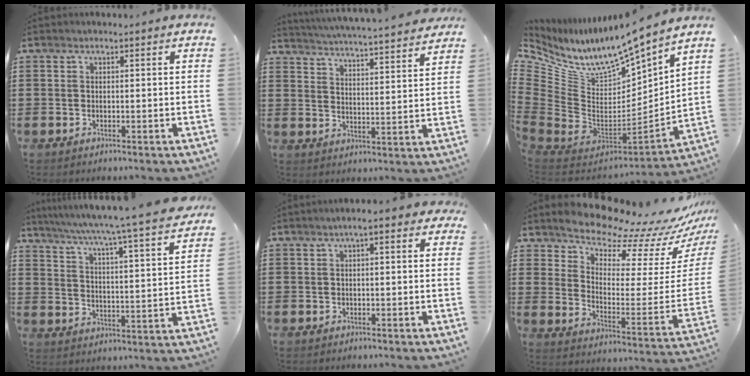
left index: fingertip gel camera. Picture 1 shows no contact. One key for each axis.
{"total": 4.2, "fx": 4.0, "fy": -0.7, "fz": 0.8, "tx": -0.037, "ty": -0.037, "tz": 0.063}
{"total": 9.1, "fx": 7.6, "fy": 3.5, "fz": 3.8, "tx": -0.107, "ty": -0.076, "tz": 0.129}
{"total": 5.5, "fx": 4.7, "fy": -1.3, "fz": 2.5, "tx": -0.069, "ty": -0.050, "tz": 0.068}
{"total": 1.8, "fx": -0.7, "fy": 0.5, "fz": 1.6, "tx": -0.030, "ty": 0.004, "tz": -0.016}
{"total": 9.2, "fx": 9.0, "fy": 0.9, "fz": 1.3, "tx": -0.053, "ty": -0.093, "tz": 0.153}